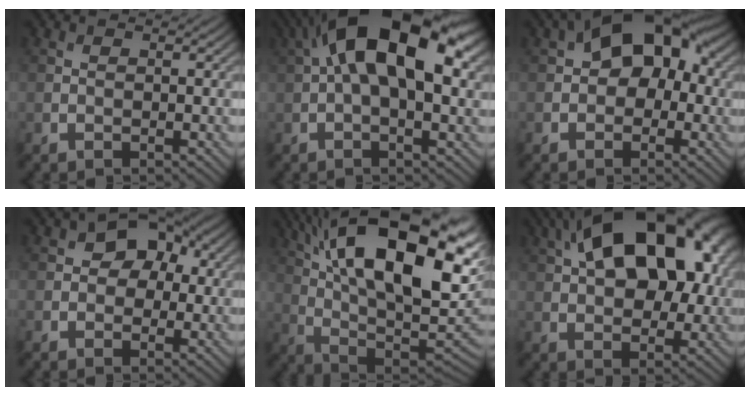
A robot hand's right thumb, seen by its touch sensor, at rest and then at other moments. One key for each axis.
{"total": 17.3, "fx": 5.0, "fy": 8.1, "fz": 14.4, "tx": -0.246, "ty": 0.033, "tz": 0.068}
{"total": 10.3, "fx": 1.5, "fy": 6.7, "fz": 7.7, "tx": -0.103, "ty": 0.019, "tz": 0.004}
{"total": 6.4, "fx": 1.6, "fy": 4.4, "fz": 4.4, "tx": -0.058, "ty": 0.007, "tz": 0.010}
{"total": 23.0, "fx": 9.0, "fy": 9.4, "fz": 19.0, "tx": -0.310, "ty": 0.046, "tz": 0.138}
{"total": 19.6, "fx": 6.7, "fy": 11.2, "fz": 14.7, "tx": -0.229, "ty": 0.051, "tz": 0.084}